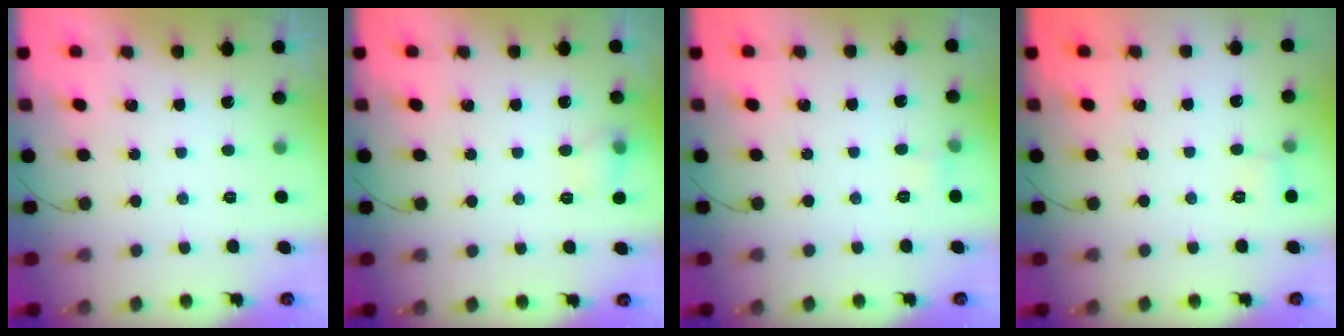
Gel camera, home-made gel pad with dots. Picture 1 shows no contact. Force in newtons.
{"total": 6.2, "press": 6.0, "slide": 1.6}
{"total": 3.3, "press": 3.0, "slide": 1.2}
{"total": 6.2, "press": 5.9, "slide": 1.9}